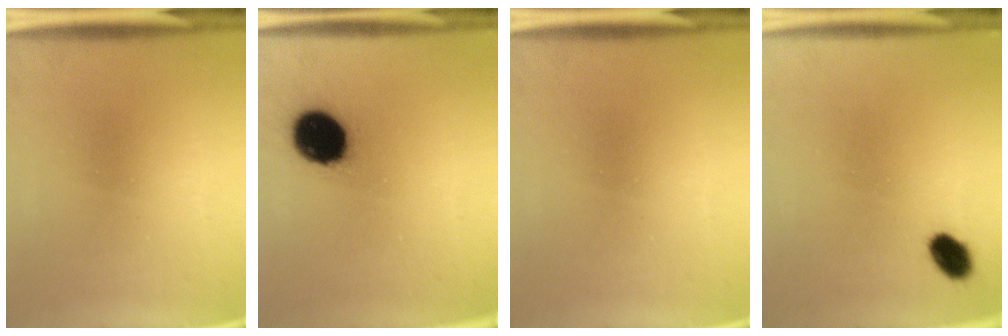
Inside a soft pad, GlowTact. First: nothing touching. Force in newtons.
{"total": 14.4}
{"total": 0.0}
{"total": 4.0}